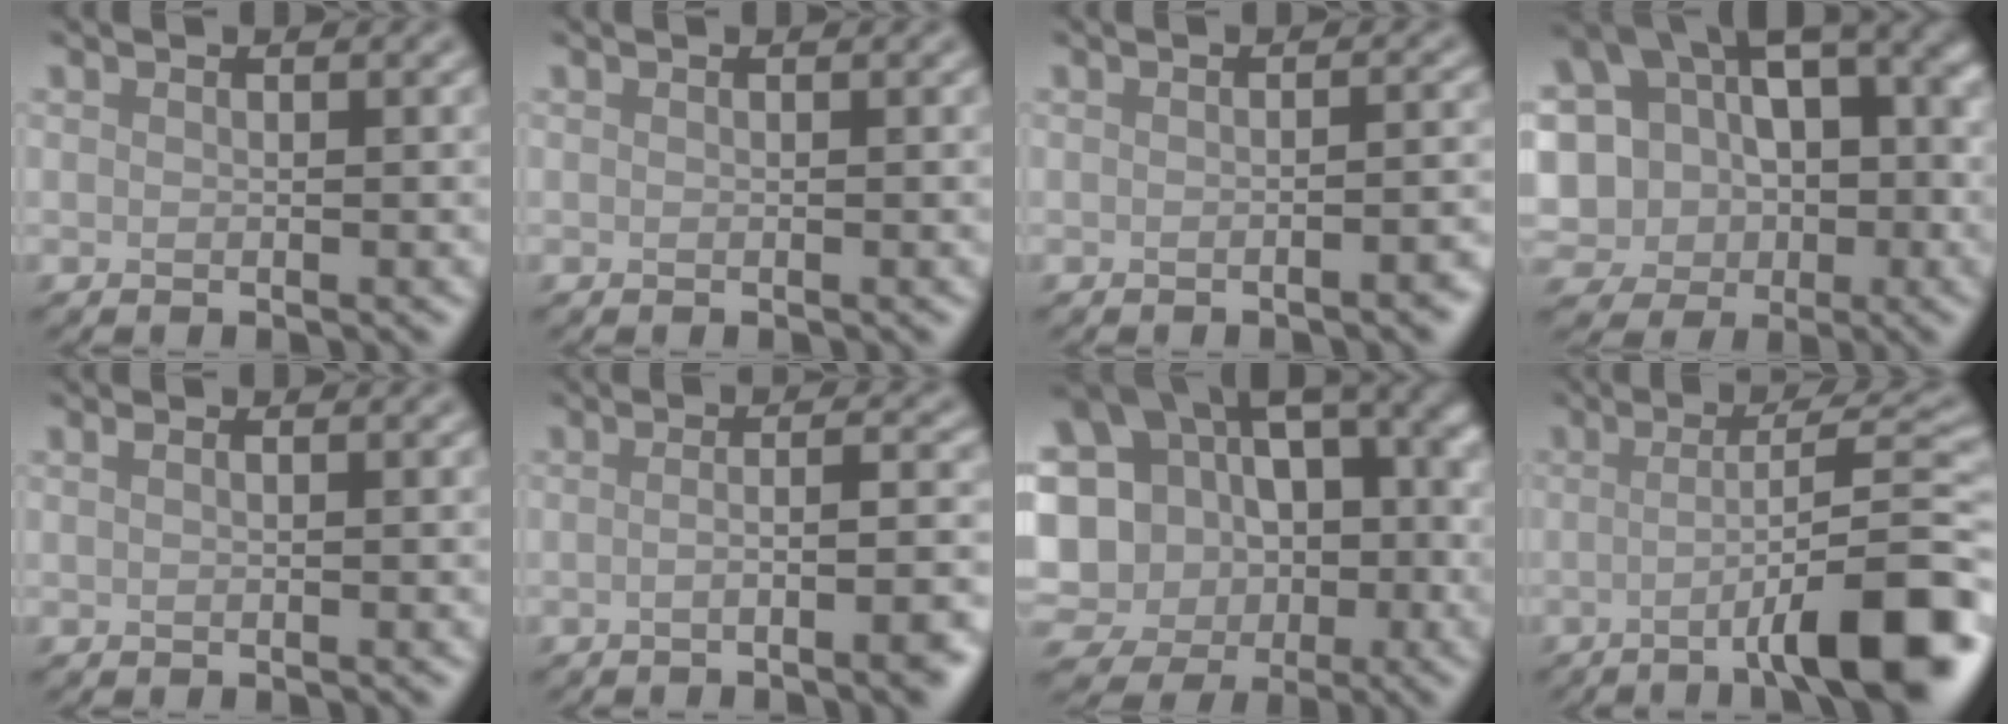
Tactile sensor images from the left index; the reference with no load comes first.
{"total": 0.0}
{"total": 2.2, "force": [-0.9, 0.6, 1.9], "torque": [-0.017, 0.003, -0.014]}
{"total": 12.8, "force": [1.3, 10.1, 7.8], "torque": [-0.165, 0.023, 0.026]}
{"total": 0.7, "force": [0.3, 0.2, 0.6], "torque": [-0.013, 0.002, 0.004]}
{"total": 6.3, "force": [-2.0, 1.9, 5.7], "torque": [-0.053, 0.002, -0.032]}
{"total": 17.4, "force": [1.0, 14.5, 9.6], "torque": [-0.210, 0.031, 0.014]}
{"total": 10.6, "force": [-3.5, 1.9, 9.9], "torque": [-0.121, 0.011, -0.061]}